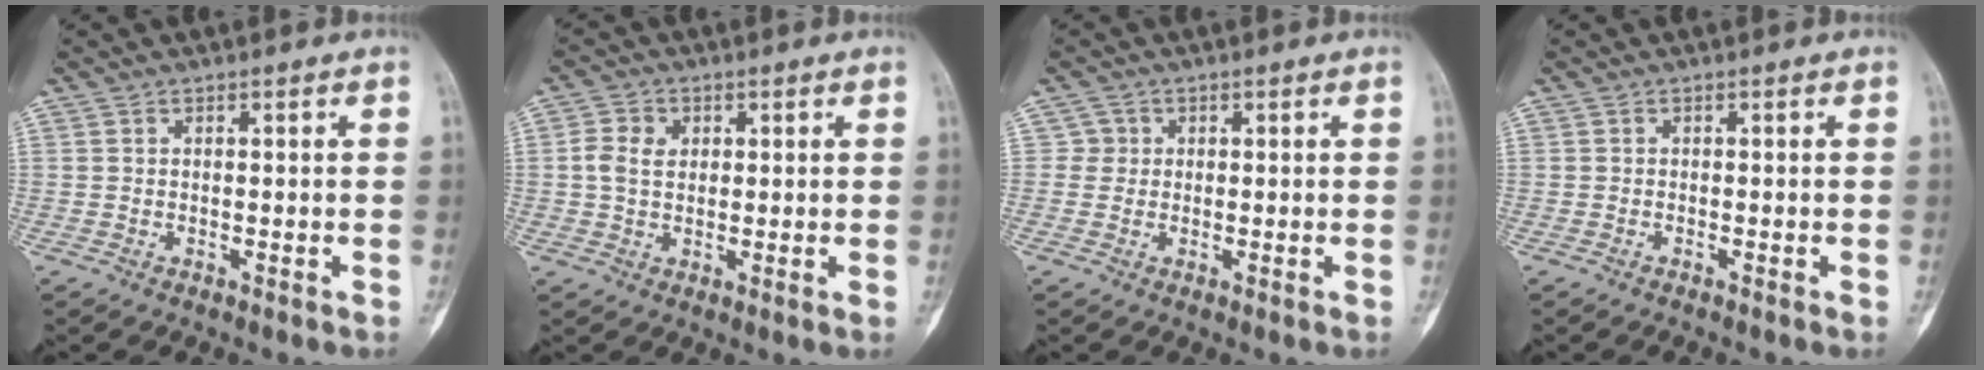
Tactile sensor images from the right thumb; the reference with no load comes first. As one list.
[{"total": 4.0, "force": [0.7, 3.0, 2.4], "torque": [-0.037, 0.001, 0.010]}, {"total": 1.8, "force": [0.2, 1.8, -0.1], "torque": [0.015, 0.005, -0.002]}, {"total": 0.0}]